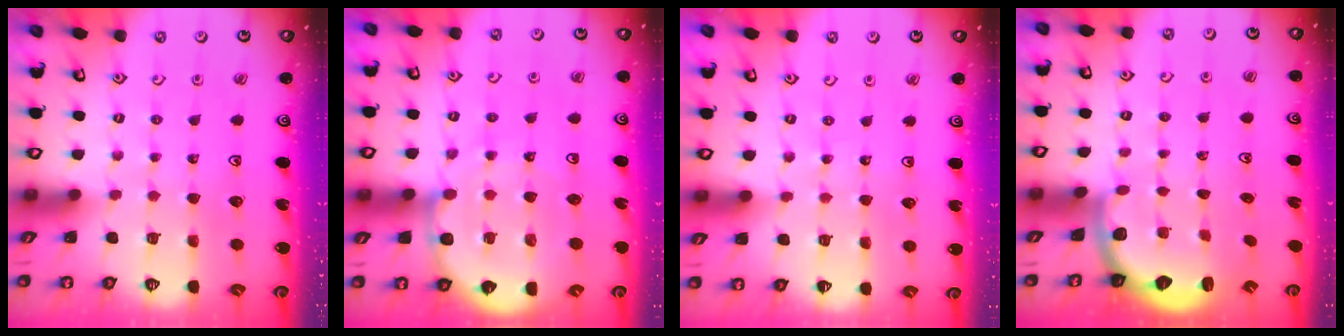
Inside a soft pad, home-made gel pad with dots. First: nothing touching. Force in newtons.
{"total": 9.3, "press": 9.0, "slide": 2.1}
{"total": 3.0, "press": 3.0, "slide": 0.2}
{"total": 2.5, "press": 2.1, "slide": 1.3}